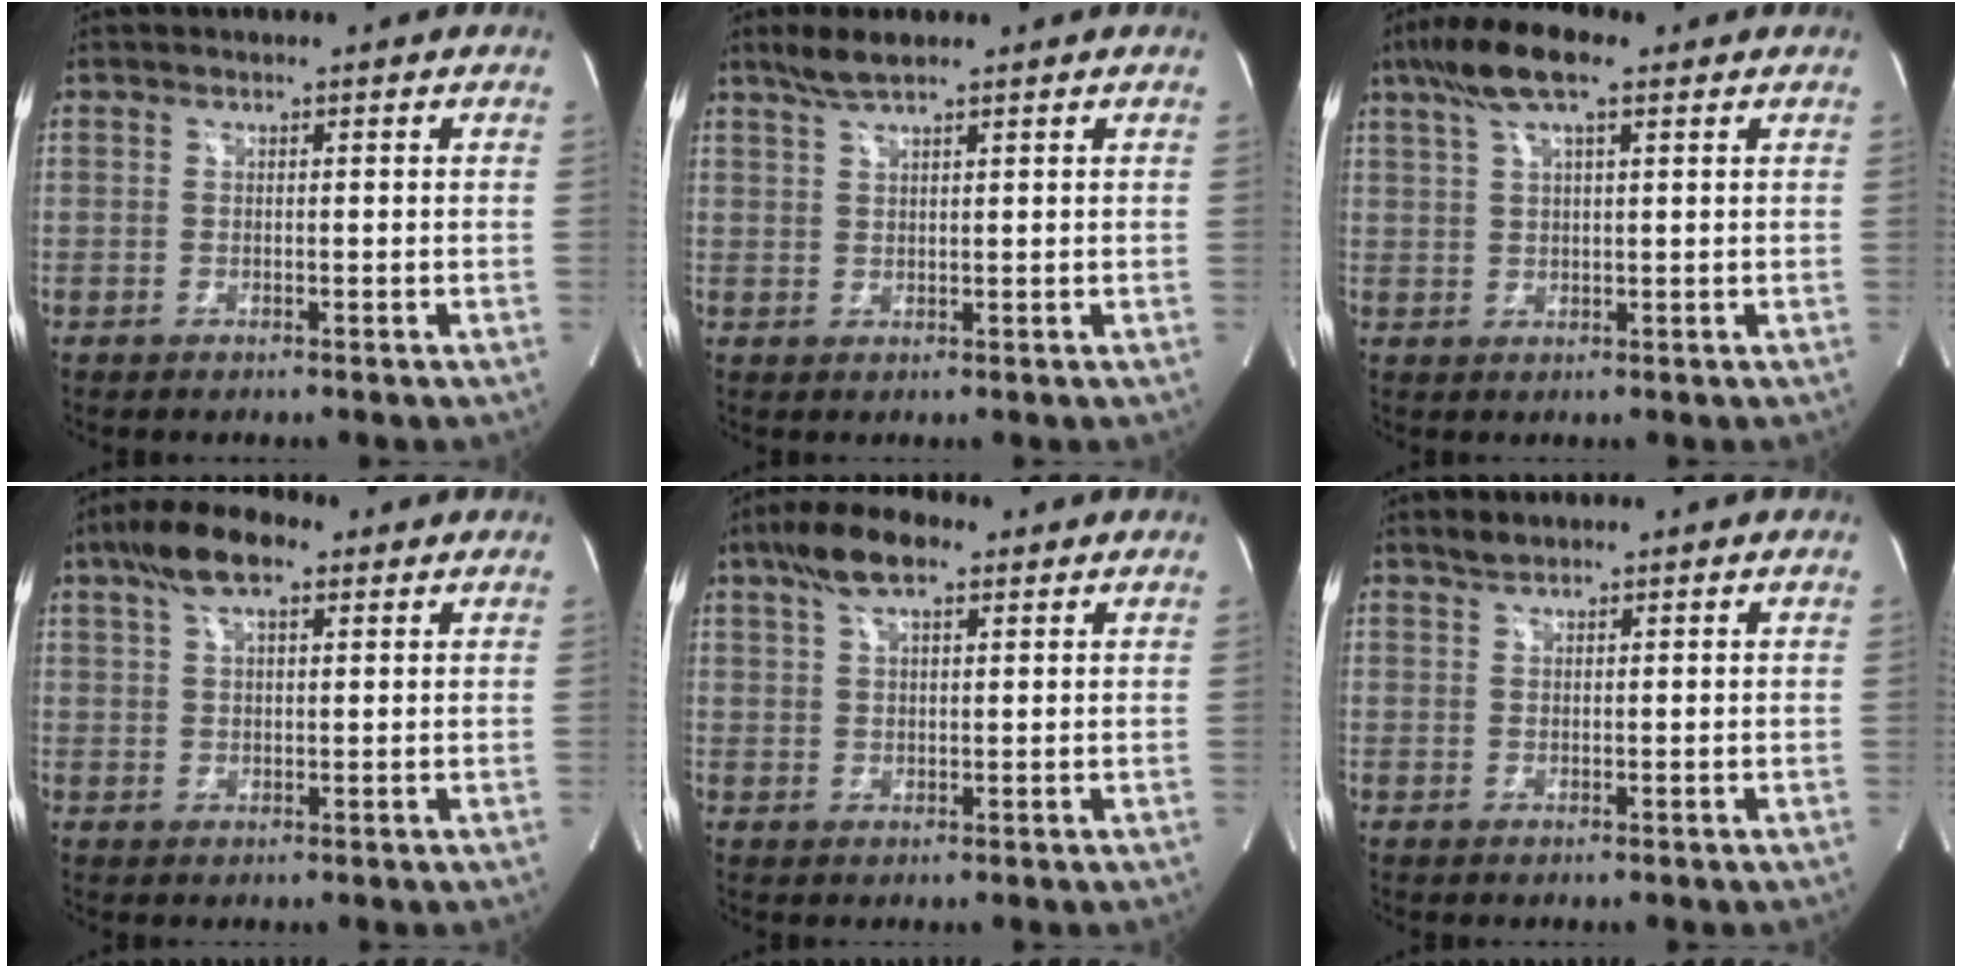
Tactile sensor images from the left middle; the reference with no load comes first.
{"total": 3.4, "force": [2.8, 0.2, 2.0], "torque": [-0.053, 0.007, 0.058]}
{"total": 8.3, "force": [5.1, 1.8, 6.3], "torque": [-0.132, 0.026, 0.090]}
{"total": 7.8, "force": [4.7, 2.6, 5.7], "torque": [-0.116, 0.025, 0.083]}
{"total": 6.5, "force": [4.2, 2.0, 4.6], "torque": [-0.096, 0.019, 0.077]}
{"total": 1.3, "force": [1.2, 0.2, 0.4], "torque": [-0.014, 0.004, 0.027]}